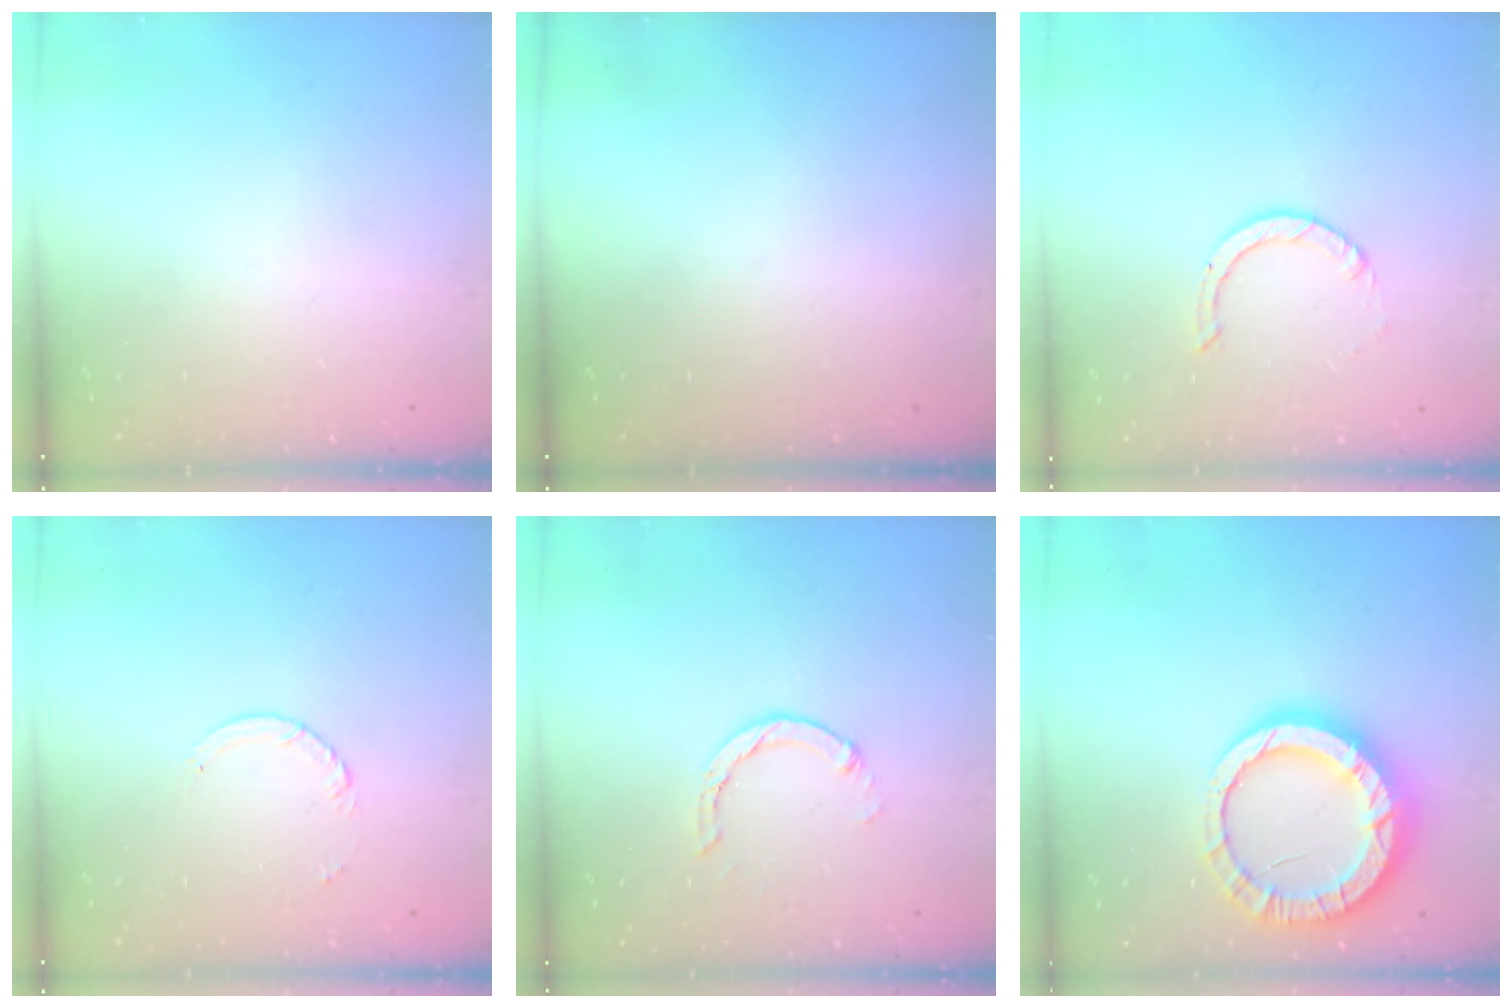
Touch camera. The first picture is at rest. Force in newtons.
{"total": 0.0}
{"total": 2.0, "press": 2.0, "slide": 0.2}
{"total": 3.9, "press": 3.9, "slide": 0.4}
{"total": 2.9, "press": 2.9, "slide": 0.4}
{"total": 17.0, "press": 16.9, "slide": 1.6}